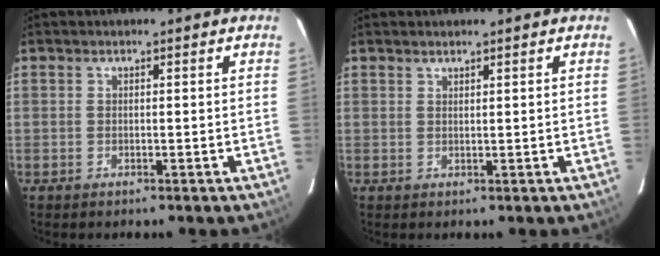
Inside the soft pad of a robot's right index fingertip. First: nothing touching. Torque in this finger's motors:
{"motor_torque": [-0.10, 0.08, -0.03, -0.01]}